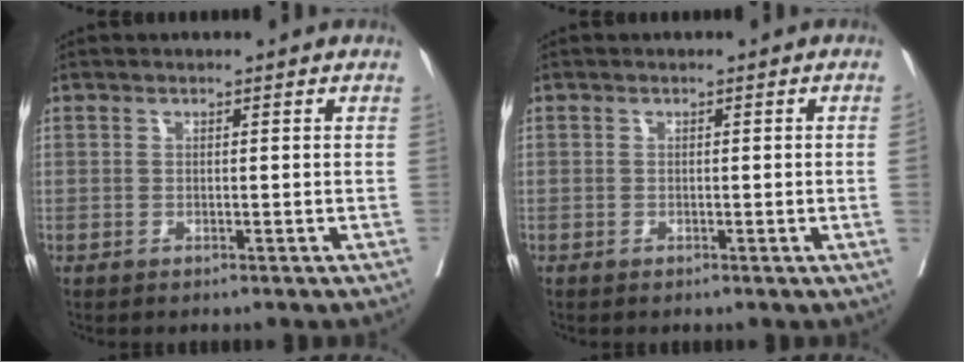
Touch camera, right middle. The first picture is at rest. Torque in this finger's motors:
{"motor_torque": [1.07, -1.07, 0.02, -0.21]}